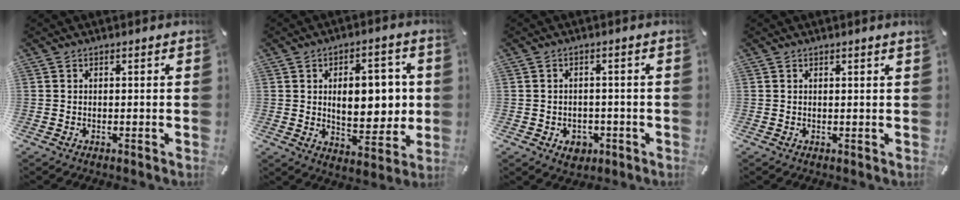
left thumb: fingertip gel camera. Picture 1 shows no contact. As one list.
[{"total": 13.4, "force": [1.6, 7.7, 10.9], "torque": [-0.145, 0.003, 0.026]}, {"total": 4.3, "force": [-1.6, 3.4, 2.0], "torque": [-0.024, 0.005, -0.029]}, {"total": 0.8, "force": [0.5, -0.1, 0.6], "torque": [-0.009, -0.002, 0.009]}]